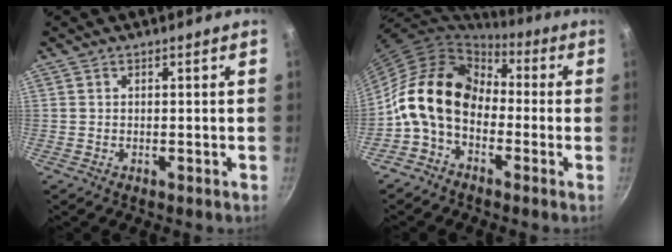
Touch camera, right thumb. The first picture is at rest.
{"total": 14.0, "force": [-1.7, 10.2, 9.4], "torque": [-0.142, 0.041, -0.053]}